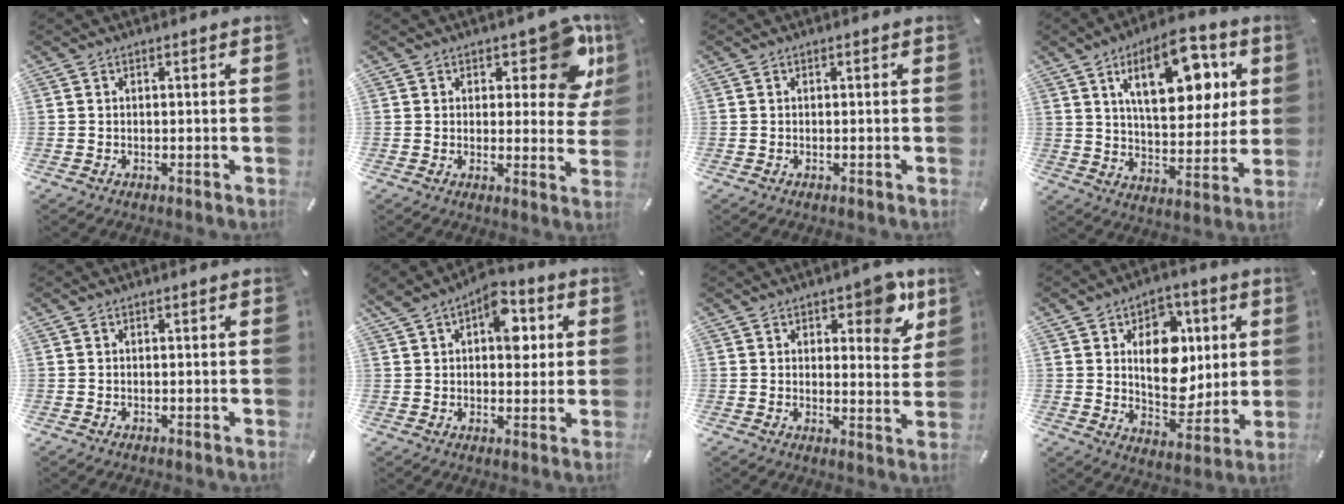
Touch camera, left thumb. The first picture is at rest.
{"total": 11.2, "force": [6.8, 5.5, 7.1], "torque": [-0.064, -0.047, 0.113]}
{"total": 0.0}
{"total": 18.4, "force": [8.3, 8.8, 13.9], "torque": [-0.212, -0.016, 0.133]}
{"total": 0.0}
{"total": 10.4, "force": [3.5, 6.5, 7.3], "torque": [-0.082, -0.011, 0.057]}
{"total": 8.9, "force": [5.6, 4.4, 5.4], "torque": [-0.047, -0.029, 0.089]}
{"total": 13.7, "force": [3.2, 10.3, 8.5], "torque": [-0.118, -0.012, 0.058]}